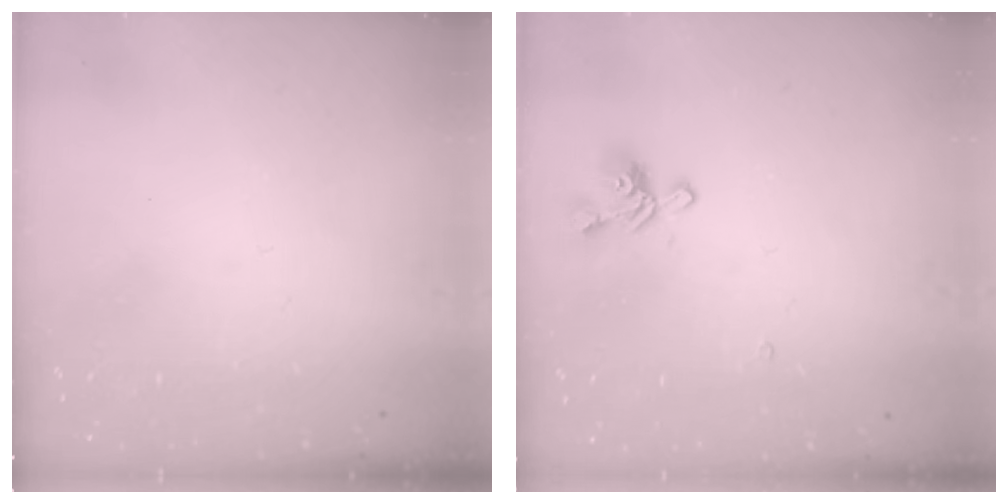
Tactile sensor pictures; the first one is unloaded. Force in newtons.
{"total": 2.3, "press": 2.3, "slide": 0.1}